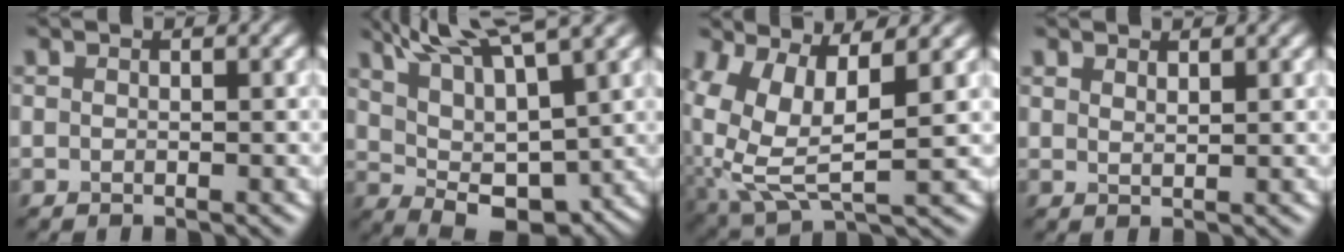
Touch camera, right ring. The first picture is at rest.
{"total": 9.7, "force": [5.5, 3.4, 7.2], "torque": [-0.134, 0.011, 0.099]}
{"total": 9.1, "force": [1.3, 4.8, 7.6], "torque": [-0.182, -0.016, 0.033]}
{"total": 1.2, "force": [1.1, 0.3, 0.4], "torque": [-0.009, -0.001, 0.021]}